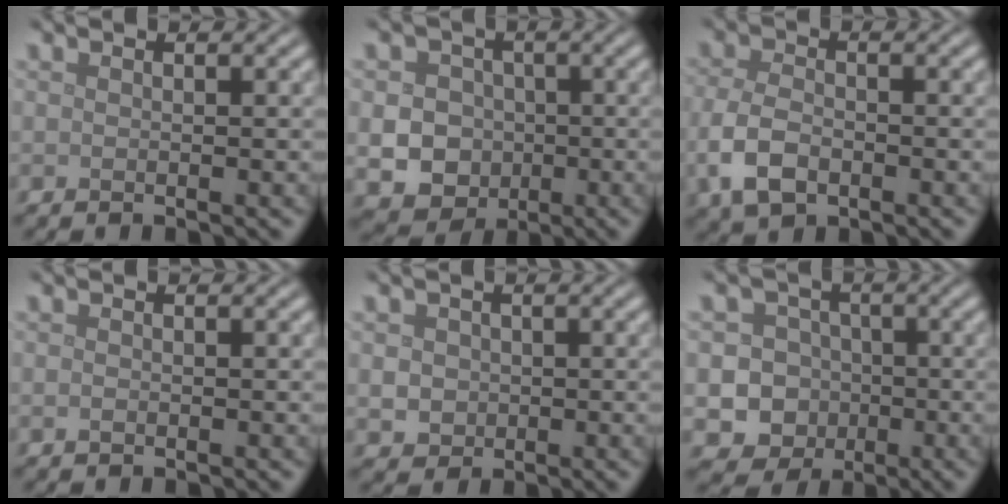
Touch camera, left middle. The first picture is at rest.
{"total": 6.3, "force": [-1.1, 5.7, 2.5], "torque": [-0.029, -0.002, -0.042]}
{"total": 4.6, "force": [-1.9, 2.8, 3.0], "torque": [-0.068, -0.005, -0.045]}
{"total": 0.5, "force": [-0.2, 0.3, 0.3], "torque": [-0.006, -0.002, -0.004]}
{"total": 2.0, "force": [-0.1, 1.9, 0.7], "torque": [-0.009, -0.005, 0.002]}
{"total": 8.7, "force": [-2.8, 8.0, 2.0], "torque": [-0.010, -0.010, -0.071]}